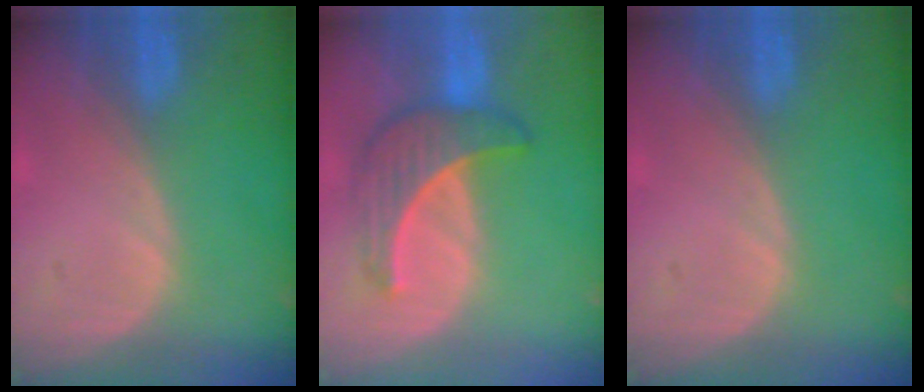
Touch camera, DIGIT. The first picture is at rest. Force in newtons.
{"total": 6.6, "press": 6.6, "slide": 0.9}
{"total": 0.0}